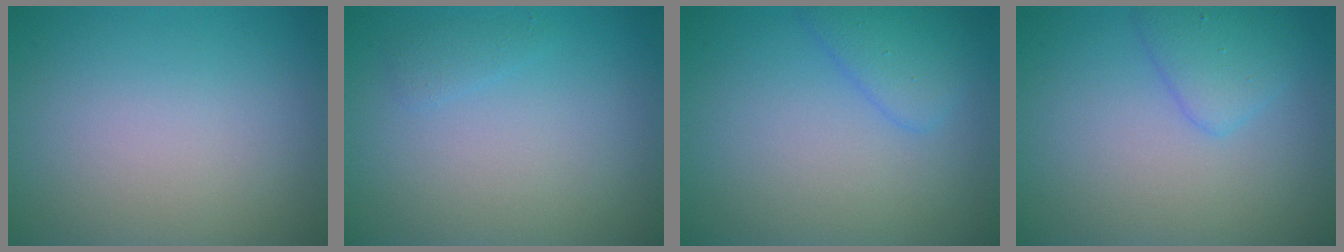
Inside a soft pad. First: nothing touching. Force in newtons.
{"total": 0.8, "press": 0.8, "slide": 0.1}
{"total": 2.4, "press": 2.4, "slide": 0.1}
{"total": 2.5, "press": 2.5, "slide": 0.1}